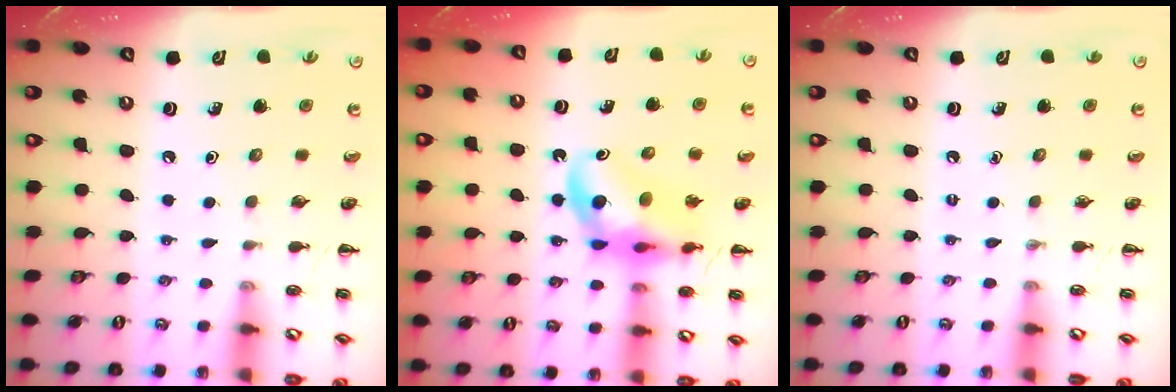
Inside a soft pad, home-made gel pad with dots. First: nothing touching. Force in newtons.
{"total": 12.9, "press": 12.4, "slide": 3.5}
{"total": 0.0}